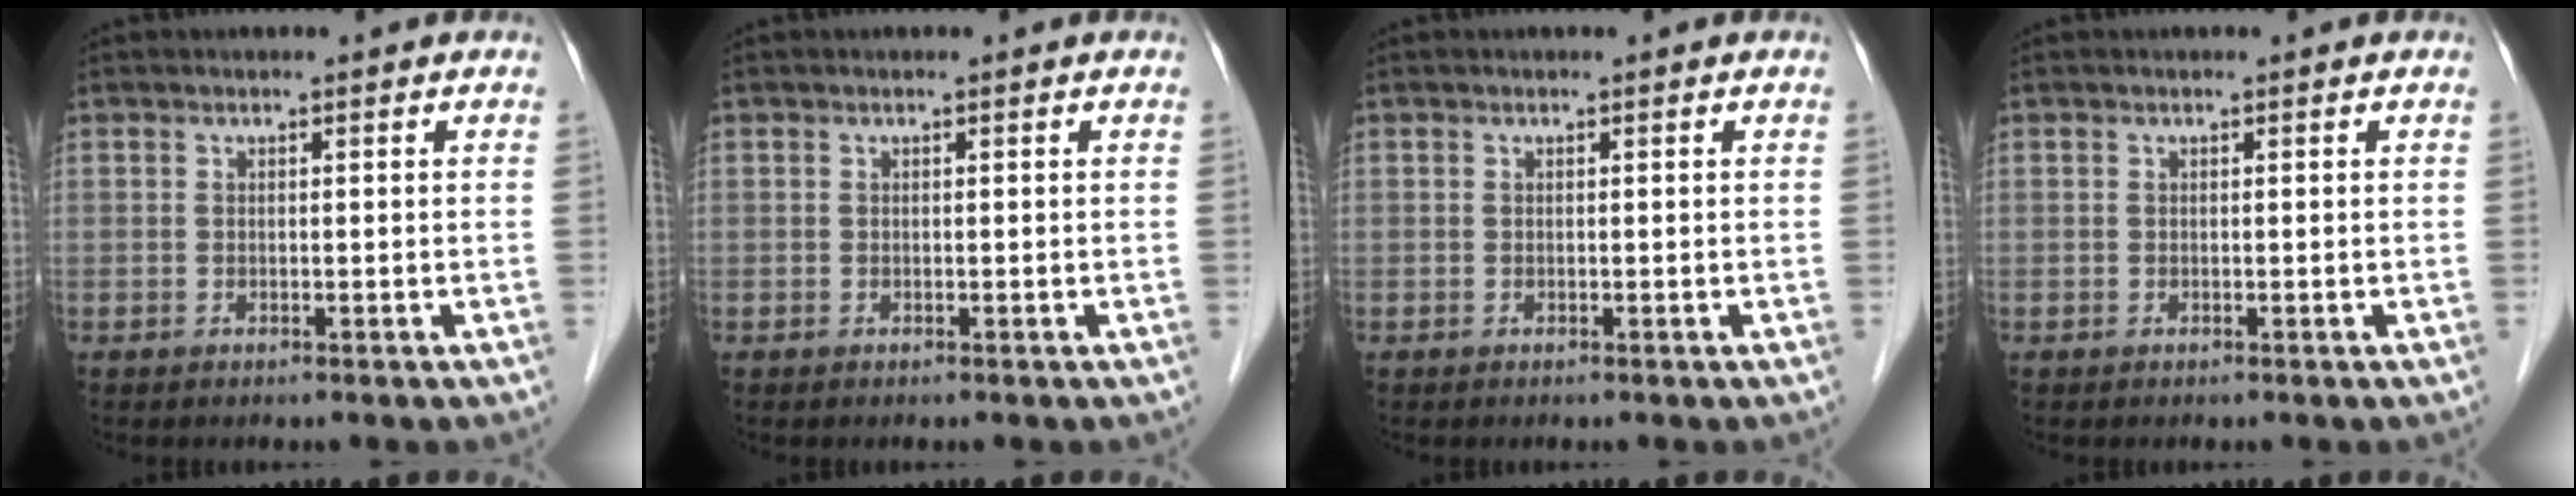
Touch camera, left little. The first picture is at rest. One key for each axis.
{"total": 0.0}
{"total": 0.0}
{"total": 0.0}